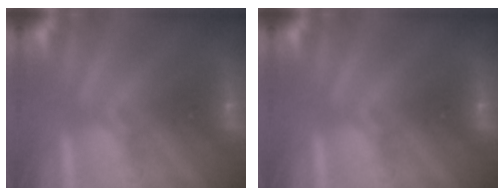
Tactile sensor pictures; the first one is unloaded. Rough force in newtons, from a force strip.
{"total": 0.0}